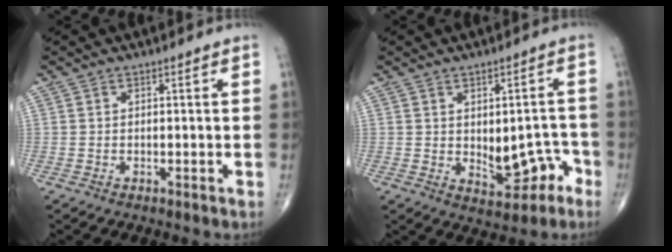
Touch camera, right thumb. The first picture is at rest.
{"total": 7.9, "force": [-2.0, 4.7, 6.1], "torque": [-0.051, 0.024, -0.012]}